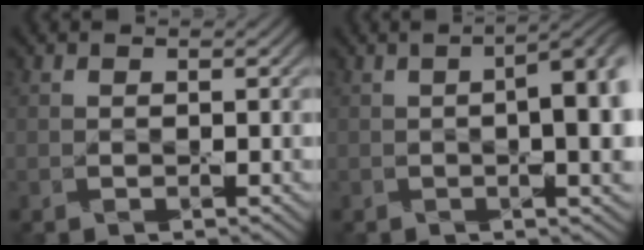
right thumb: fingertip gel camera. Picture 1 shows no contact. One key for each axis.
{"total": 8.0, "fx": 0.2, "fy": 2.7, "fz": 7.5, "tx": -0.096, "ty": 0.003, "tz": 0.004}